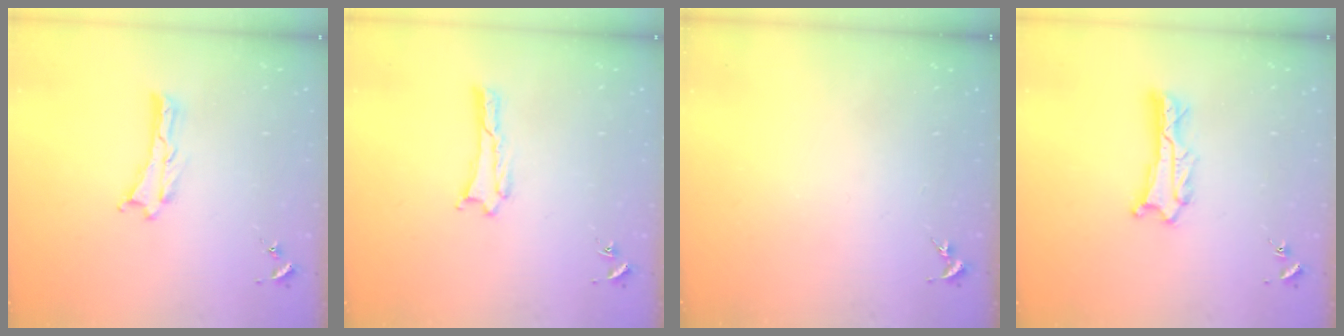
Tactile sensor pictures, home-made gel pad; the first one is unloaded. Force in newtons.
{"total": 1.1, "press": 1.1, "slide": 0.2}
{"total": 0.0}
{"total": 1.5, "press": 1.5, "slide": 0.2}